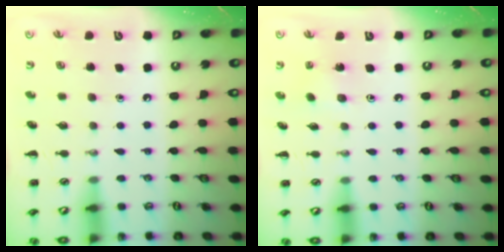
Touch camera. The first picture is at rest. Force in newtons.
{"total": 2.7, "press": 2.6, "slide": 0.8}